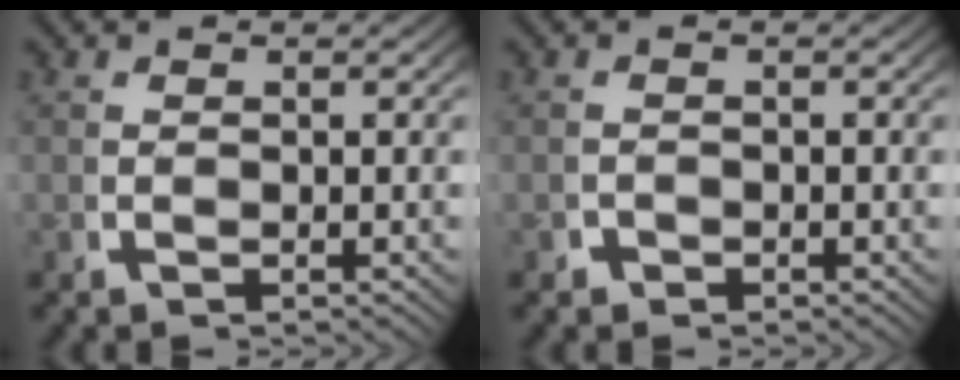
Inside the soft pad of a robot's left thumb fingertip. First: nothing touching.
{"total": 0.9, "force": [-0.7, 0.5, 0.0], "torque": [0.002, -0.006, -0.014]}